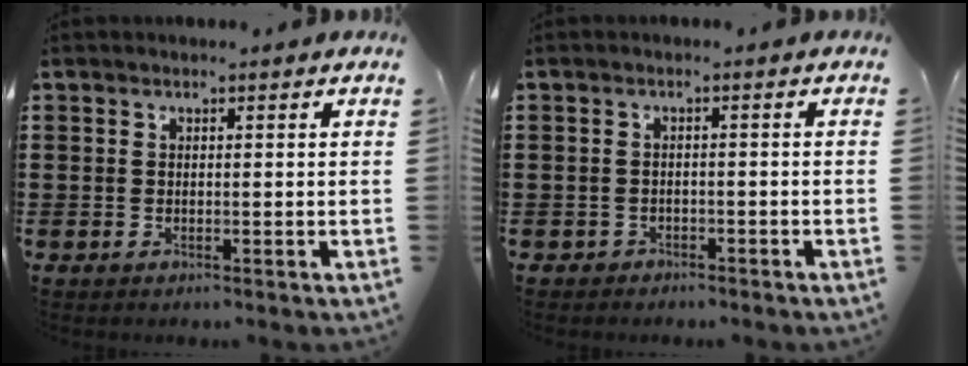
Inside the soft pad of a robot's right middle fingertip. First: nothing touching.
{"total": 1.5, "force": [-1.4, 0.6, -0.1], "torque": [-0.004, 0.002, -0.033]}